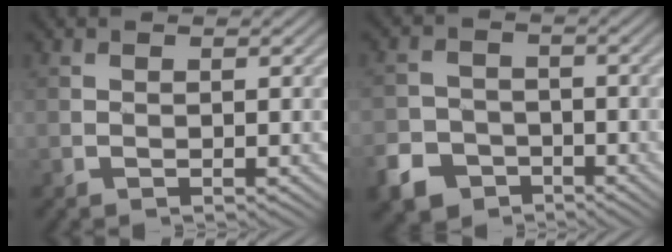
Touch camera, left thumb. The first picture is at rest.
{"total": 6.7, "force": [-4.2, 4.6, 2.3], "torque": [-0.053, -0.012, -0.086]}